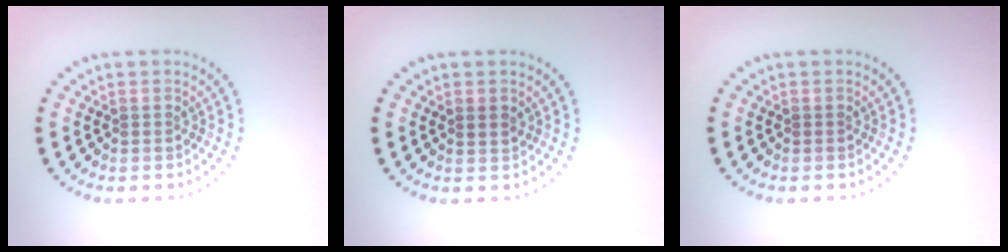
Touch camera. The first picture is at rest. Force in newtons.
{"total": 1.1, "press": 1.0, "slide": 0.5}
{"total": 0.0}